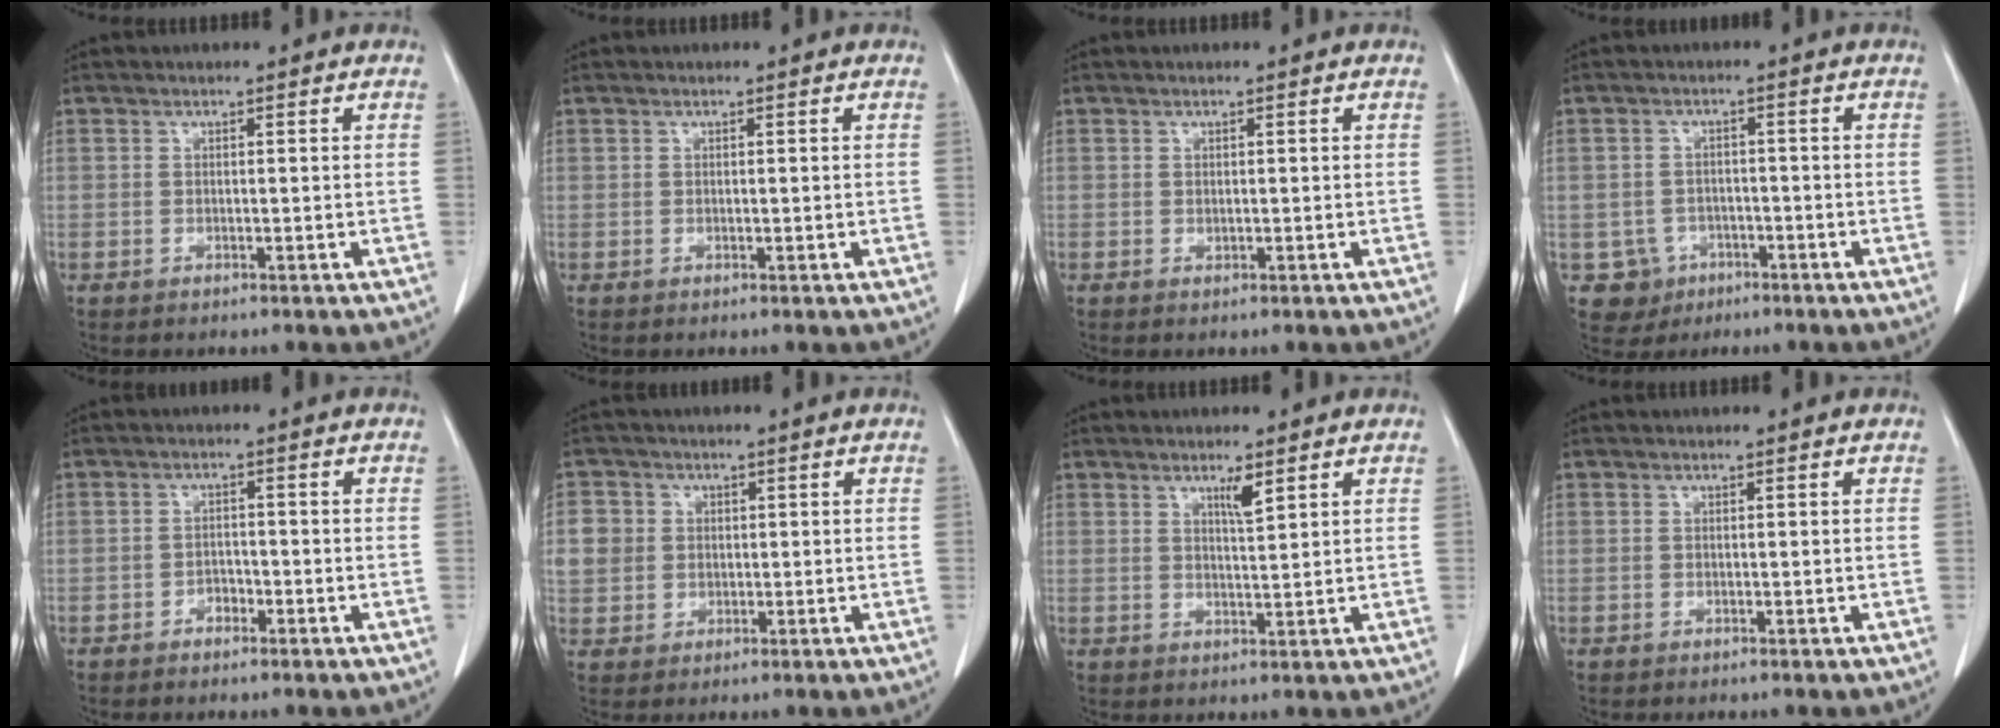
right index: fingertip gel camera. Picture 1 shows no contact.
{"total": 0.0}
{"total": 0.0}
{"total": 4.8, "force": [-1.8, 4.4, 0.1], "torque": [0.001, 0.013, -0.022]}
{"total": 1.9, "force": [-1.2, 1.1, 0.9], "torque": [-0.011, 0.006, -0.020]}
{"total": 6.4, "force": [1.2, 6.1, 1.6], "torque": [-0.035, 0.015, 0.025]}
{"total": 2.8, "force": [1.7, 0.2, 2.2], "torque": [-0.040, -0.004, 0.031]}
{"total": 0.0}